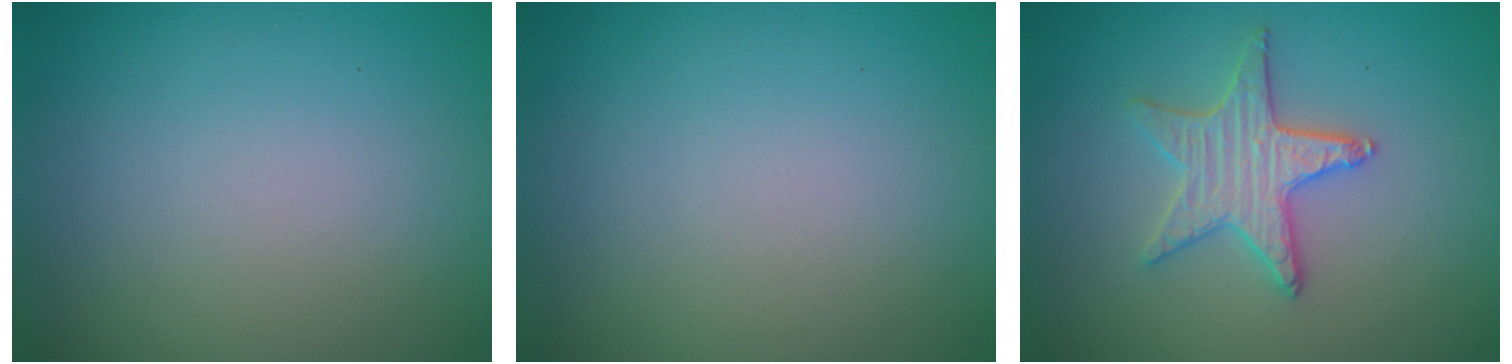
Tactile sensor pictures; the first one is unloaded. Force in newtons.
{"total": 0.0}
{"total": 3.4, "press": 3.3, "slide": 0.7}